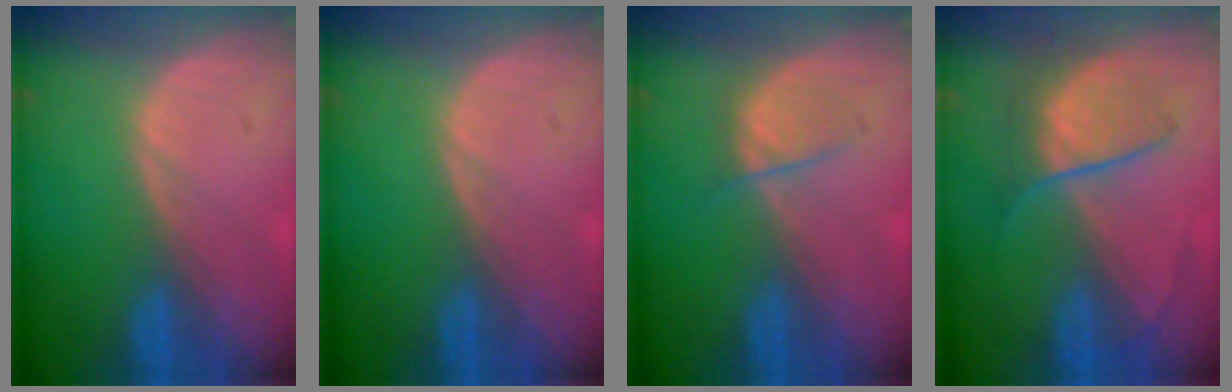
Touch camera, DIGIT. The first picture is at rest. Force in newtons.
{"total": 0.0}
{"total": 2.6, "press": 2.5, "slide": 0.5}
{"total": 6.3, "press": 6.3, "slide": 0.7}